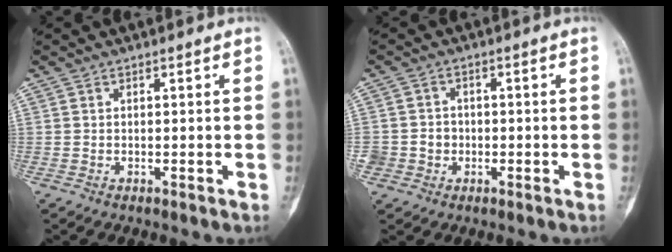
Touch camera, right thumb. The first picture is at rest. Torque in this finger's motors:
{"motor_torque": [0.89, 0.26, 0.45, -0.29, 0.11]}